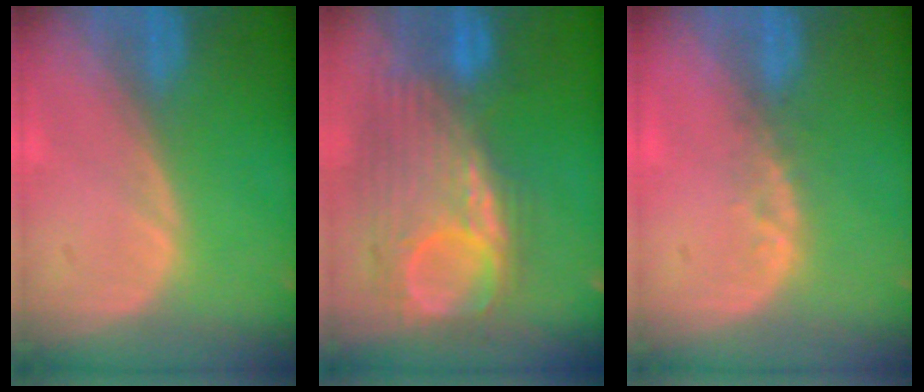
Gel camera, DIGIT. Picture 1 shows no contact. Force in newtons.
{"total": 11.3, "press": 10.5, "slide": 4.3}
{"total": 2.1, "press": 1.8, "slide": 1.1}